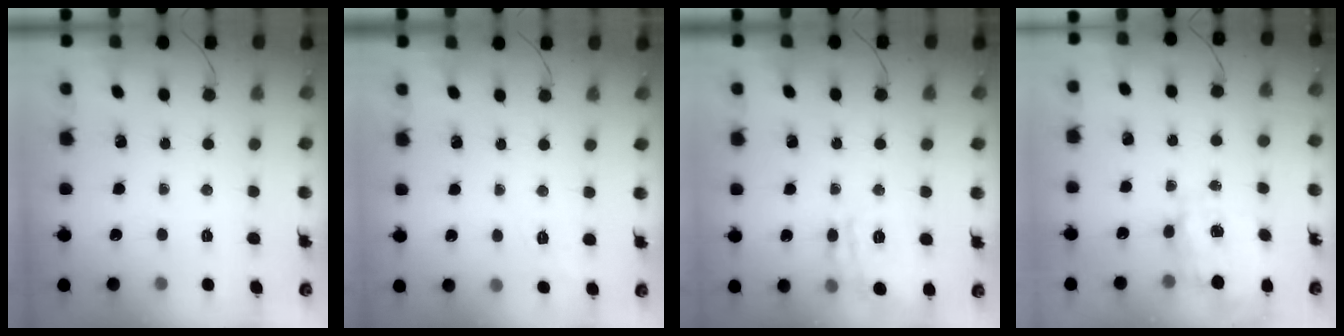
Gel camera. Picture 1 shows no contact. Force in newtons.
{"total": 6.3, "press": 5.9, "slide": 2.0}
{"total": 5.5, "press": 5.4, "slide": 0.9}
{"total": 3.6, "press": 3.5, "slide": 1.0}